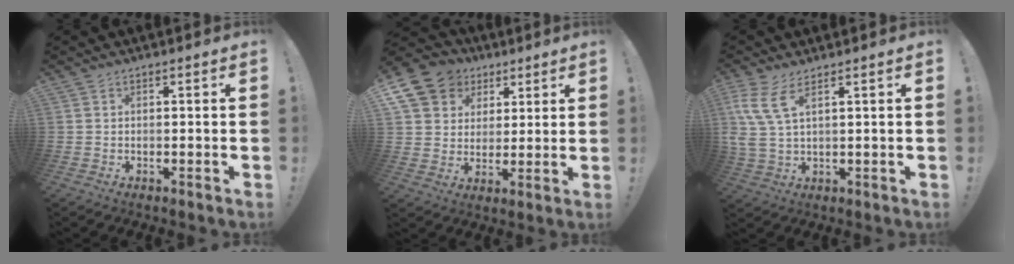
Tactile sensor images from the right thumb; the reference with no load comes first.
{"total": 12.5, "force": [6.1, 10.1, 4.3], "torque": [-0.063, -0.041, 0.123]}
{"total": 8.1, "force": [3.9, 2.8, 6.5], "torque": [-0.141, -0.015, 0.077]}